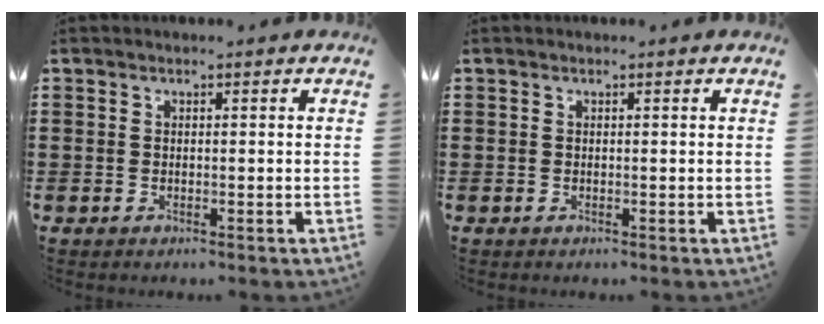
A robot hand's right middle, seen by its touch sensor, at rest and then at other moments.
{"total": 0.0}